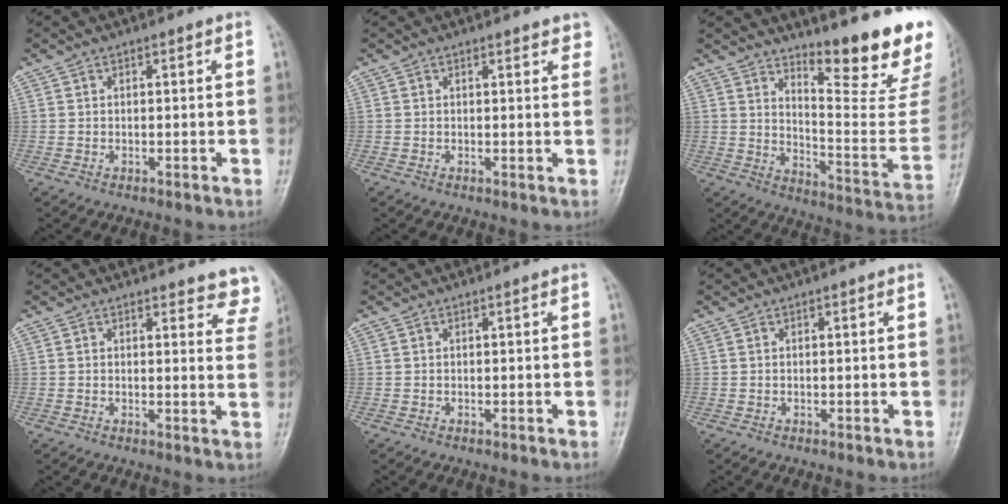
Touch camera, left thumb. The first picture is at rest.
{"total": 2.6, "force": [2.2, 1.0, 1.0], "torque": [0.009, -0.007, 0.015]}
{"total": 19.5, "force": [15.4, 3.0, 11.6], "torque": [-0.135, -0.151, 0.215]}
{"total": 7.7, "force": [7.3, 2.4, 0.4], "torque": [0.049, -0.041, 0.045]}
{"total": 0.0}
{"total": 0.0}